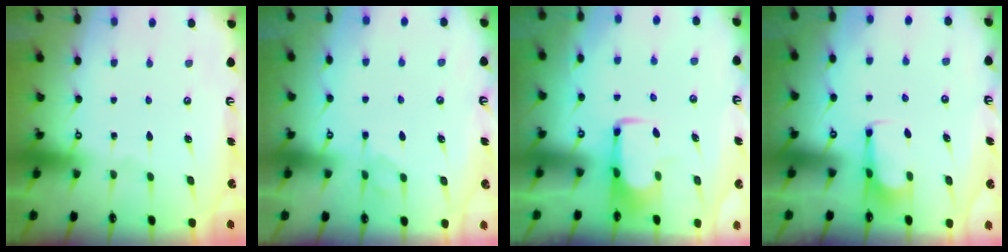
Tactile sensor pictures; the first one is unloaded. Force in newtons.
{"total": 1.9, "press": 1.7, "slide": 0.8}
{"total": 1.9, "press": 1.9, "slide": 0.5}
{"total": 4.9, "press": 4.9, "slide": 0.6}